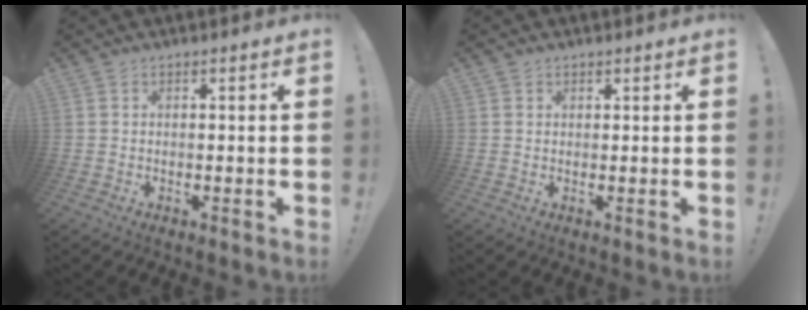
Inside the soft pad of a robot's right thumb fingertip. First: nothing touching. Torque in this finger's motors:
{"motor_torque": [-0.01, -0.13, -0.23, 0.15, 0.03]}